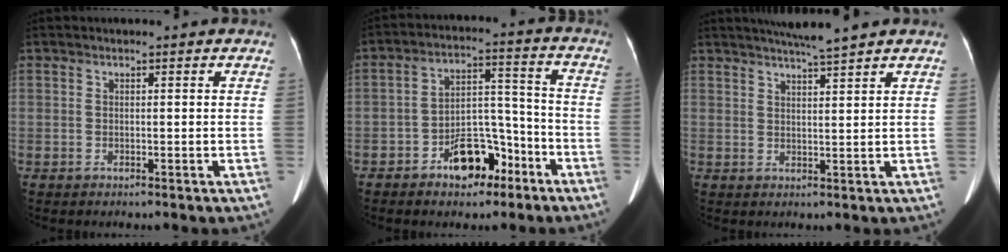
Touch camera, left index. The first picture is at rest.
{"total": 9.3, "force": [-5.7, 4.8, 5.5], "torque": [-0.094, 0.029, -0.088]}
{"total": 5.5, "force": [4.8, -0.9, 2.6], "torque": [-0.044, 0.005, 0.078]}